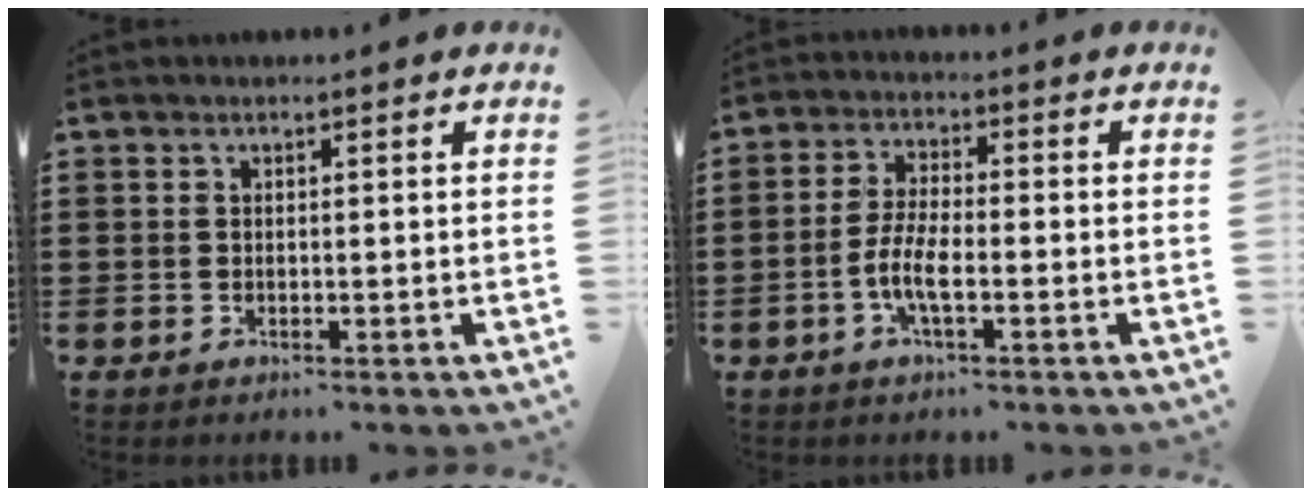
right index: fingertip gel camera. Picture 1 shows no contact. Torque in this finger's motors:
{"motor_torque": [1.74, 0.39, 0.19, 0.10]}